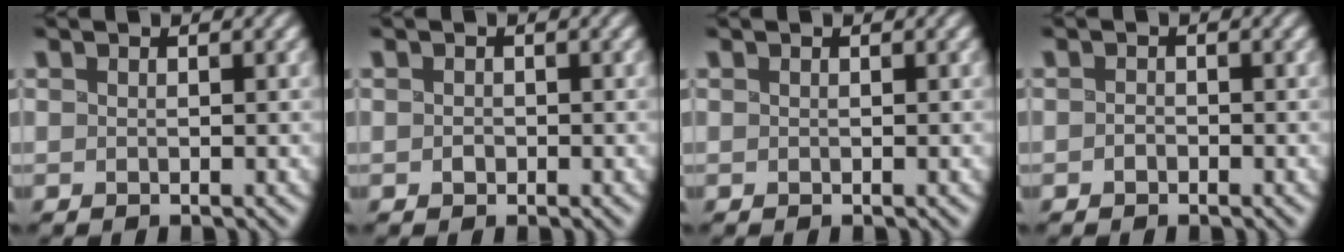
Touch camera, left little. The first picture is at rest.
{"total": 0.8, "force": [-0.4, 0.6, 0.3], "torque": [-0.008, -0.002, -0.011]}
{"total": 0.0}
{"total": 0.9, "force": [-0.7, 0.5, 0.3], "torque": [-0.002, -0.001, -0.018]}